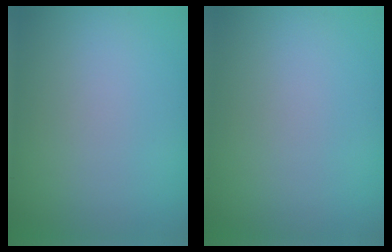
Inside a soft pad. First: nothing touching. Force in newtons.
{"total": 0.0}